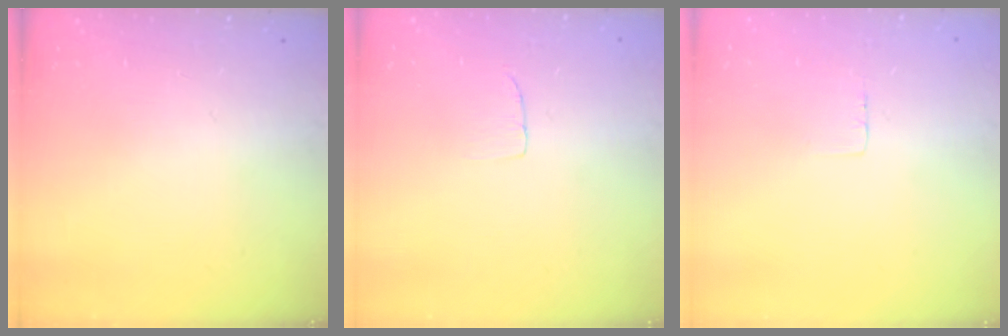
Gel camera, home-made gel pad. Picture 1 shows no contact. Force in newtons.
{"total": 2.7, "press": 2.7, "slide": 0.2}
{"total": 2.3, "press": 2.3, "slide": 0.1}